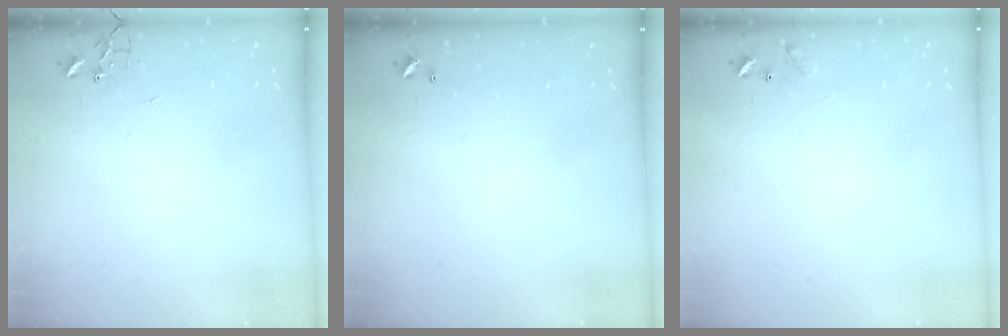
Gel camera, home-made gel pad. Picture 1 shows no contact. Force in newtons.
{"total": 0.0}
{"total": 8.4, "press": 8.4, "slide": 0.5}